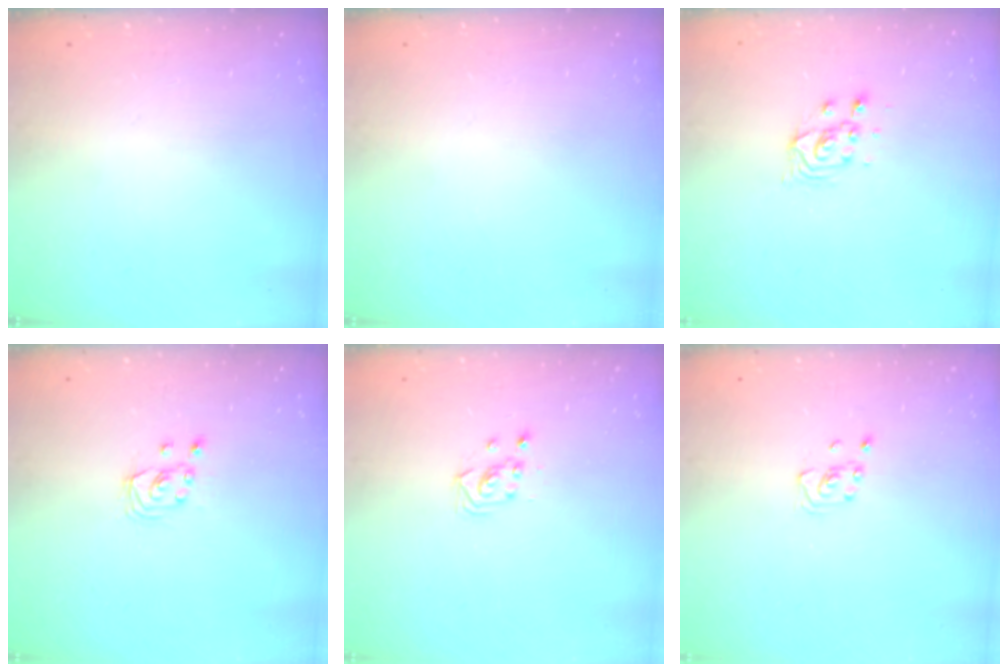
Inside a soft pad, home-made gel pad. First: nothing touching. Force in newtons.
{"total": 0.0}
{"total": 4.4, "press": 4.4, "slide": 0.2}
{"total": 2.9, "press": 2.8, "slide": 0.3}
{"total": 2.9, "press": 2.9, "slide": 0.3}
{"total": 2.6, "press": 2.4, "slide": 1.0}